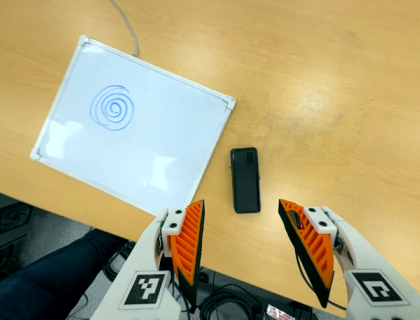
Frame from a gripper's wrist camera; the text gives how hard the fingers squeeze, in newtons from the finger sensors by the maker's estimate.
{"total": 0.0}